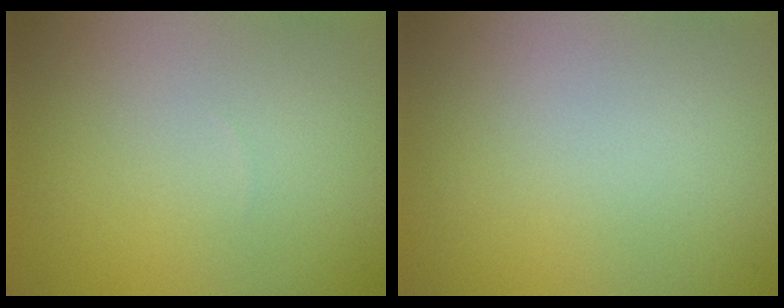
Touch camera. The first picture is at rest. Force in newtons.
{"total": 0.0}